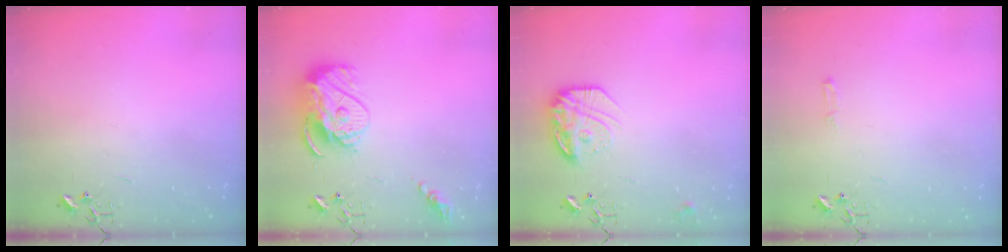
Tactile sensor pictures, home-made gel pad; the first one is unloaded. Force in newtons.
{"total": 14.3, "press": 14.2, "slide": 1.3}
{"total": 15.1, "press": 15.1, "slide": 0.5}
{"total": 3.6, "press": 3.6, "slide": 0.5}